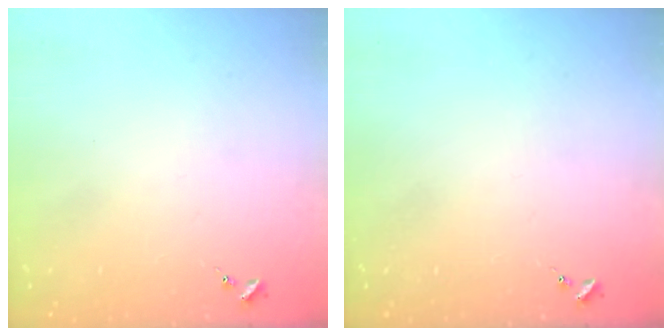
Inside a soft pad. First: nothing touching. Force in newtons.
{"total": 0.0}